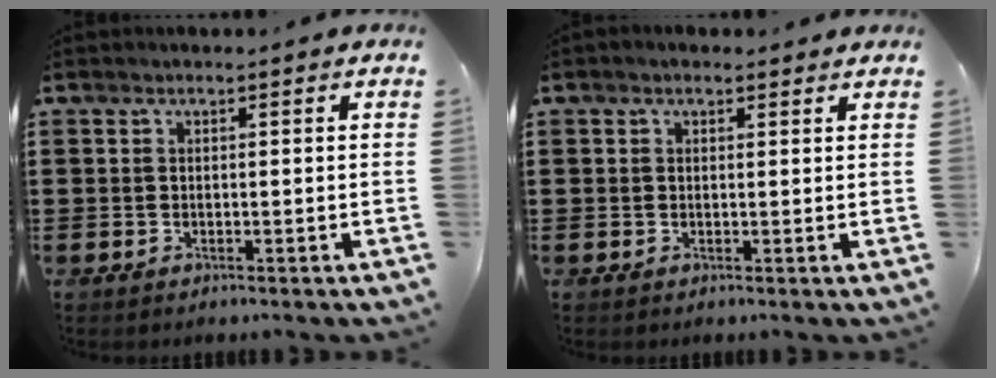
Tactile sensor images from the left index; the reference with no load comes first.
{"total": 1.0, "force": [0.8, 0.5, 0.4], "torque": [-0.009, 0.006, 0.015]}